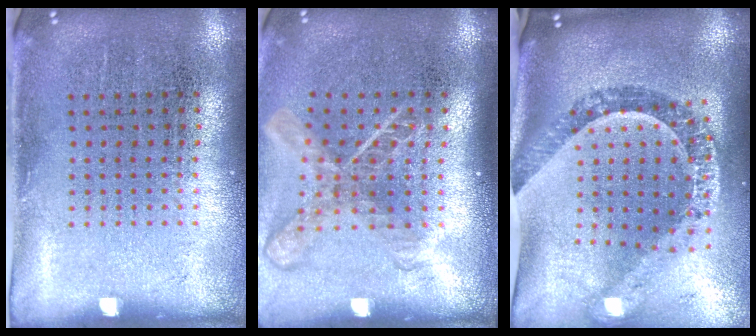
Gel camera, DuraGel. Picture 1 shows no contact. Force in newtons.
{"total": 1.8, "press": 1.4, "slide": 1.2}
{"total": 2.0, "press": 1.8, "slide": 0.9}